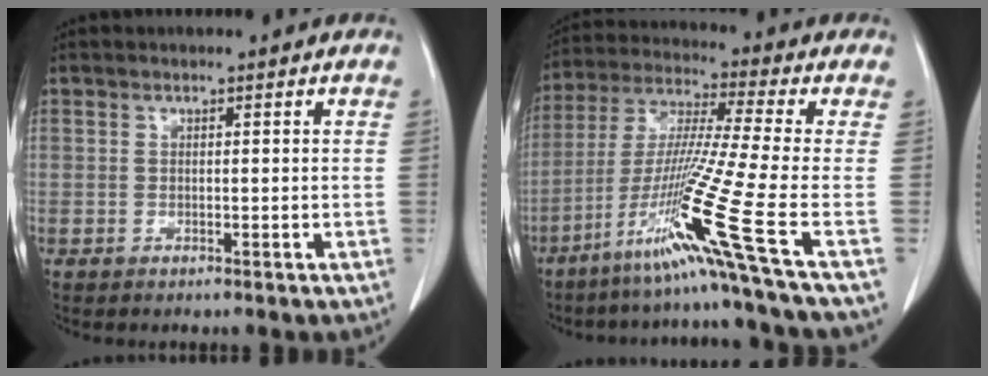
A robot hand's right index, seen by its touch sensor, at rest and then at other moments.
{"total": 16.5, "force": [-8.3, -3.8, 13.8], "torque": [-0.273, -0.028, -0.155]}